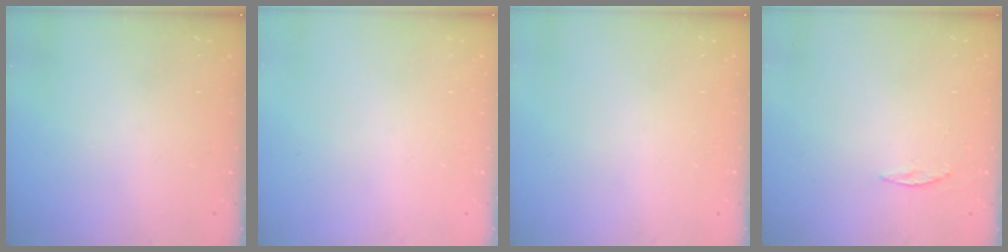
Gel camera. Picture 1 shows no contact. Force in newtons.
{"total": 0.0}
{"total": 0.0}
{"total": 3.3, "press": 3.3, "slide": 0.4}